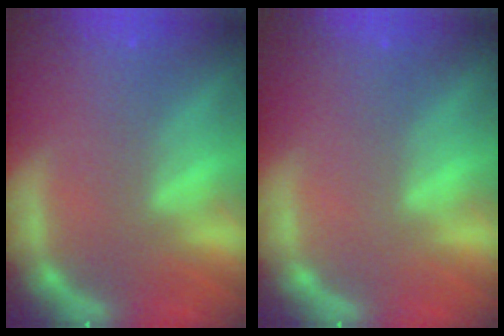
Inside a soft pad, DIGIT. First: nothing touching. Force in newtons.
{"total": 0.0}